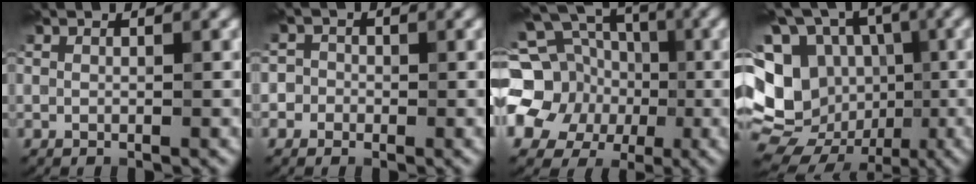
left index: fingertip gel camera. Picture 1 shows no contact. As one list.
[{"total": 1.8, "force": [-0.4, 1.8, 0.1], "torque": [0.023, 0.006, -0.017]}, {"total": 18.1, "force": [-1.5, 16.4, 7.4], "torque": [-0.175, -0.002, -0.056]}, {"total": 17.8, "force": [-3.3, 16.1, 6.9], "torque": [-0.160, 0.019, -0.068]}]